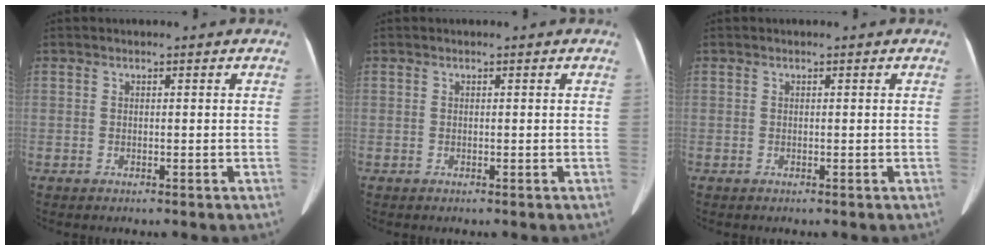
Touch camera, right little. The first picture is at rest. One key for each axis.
{"total": 0.0}
{"total": 0.0}